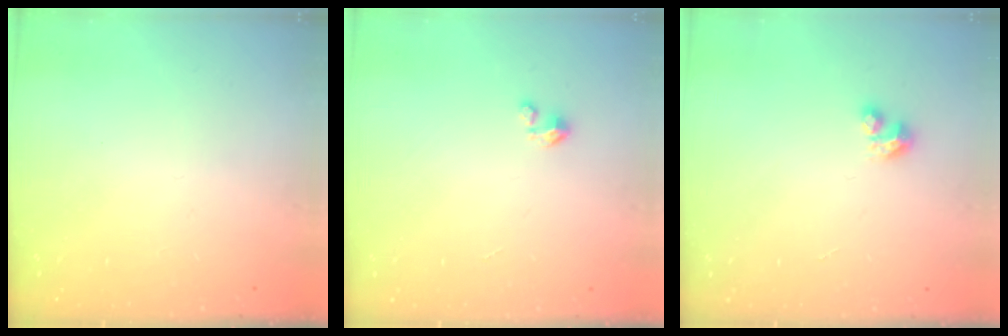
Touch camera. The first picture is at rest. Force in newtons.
{"total": 1.5, "press": 1.5, "slide": 0.1}
{"total": 3.5, "press": 3.4, "slide": 0.3}